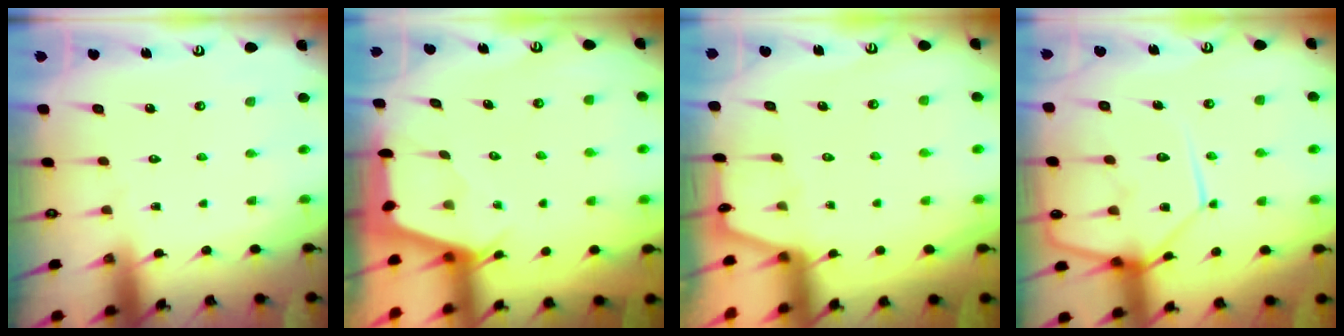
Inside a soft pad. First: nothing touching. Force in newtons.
{"total": 2.4, "press": 2.4, "slide": 0.3}
{"total": 0.8, "press": 0.7, "slide": 0.2}
{"total": 15.1, "press": 15.0, "slide": 1.3}